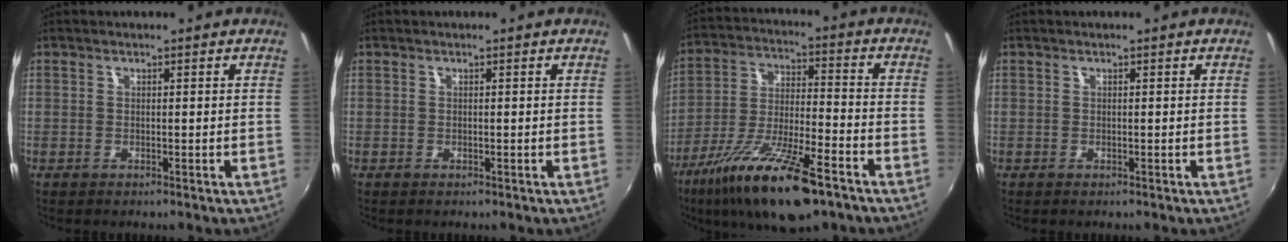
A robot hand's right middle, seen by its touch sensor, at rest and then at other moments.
{"total": 0.0}
{"total": 18.4, "force": [-11.9, 4.6, 13.3], "torque": [-0.254, -0.034, -0.210]}
{"total": 0.0}